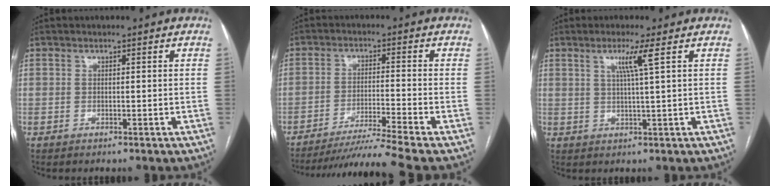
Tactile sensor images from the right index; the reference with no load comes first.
{"total": 10.2, "force": [-8.8, -3.5, 4.0], "torque": [-0.057, -0.023, -0.149]}
{"total": 4.0, "force": [1.7, -1.0, 3.4], "torque": [-0.068, -0.003, 0.033]}